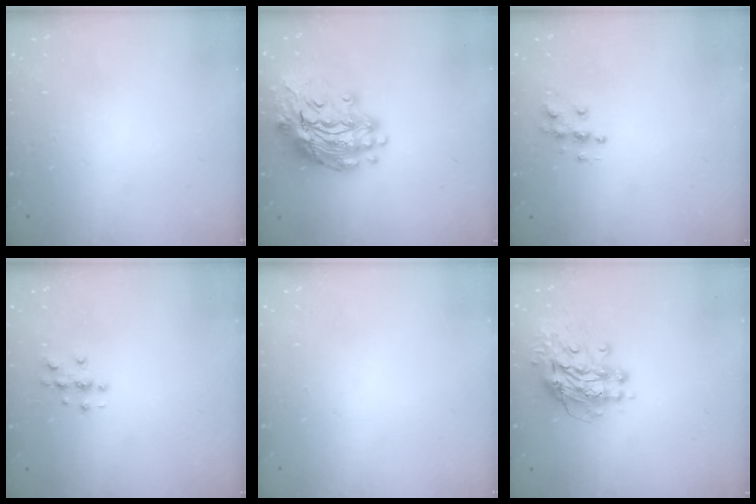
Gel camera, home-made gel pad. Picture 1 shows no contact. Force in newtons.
{"total": 16.6, "press": 16.5, "slide": 1.7}
{"total": 5.7, "press": 5.7, "slide": 0.4}
{"total": 2.7, "press": 2.7, "slide": 0.3}
{"total": 0.0}
{"total": 12.5, "press": 12.4, "slide": 1.2}